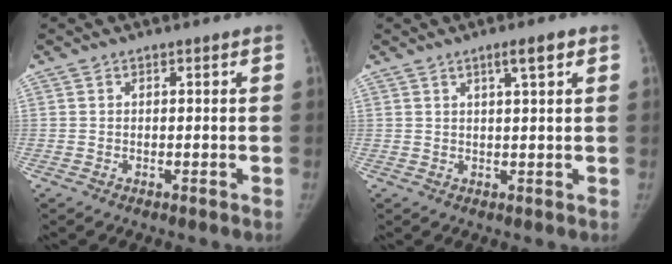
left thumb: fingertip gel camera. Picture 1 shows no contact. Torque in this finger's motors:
{"motor_torque": [-0.12, -0.05, 0.16, 0.32, -0.02]}